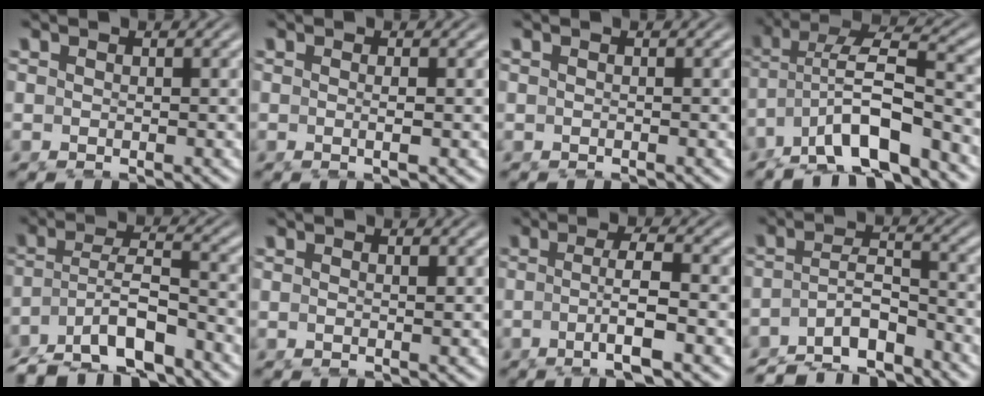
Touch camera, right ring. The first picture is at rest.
{"total": 1.2, "force": [-0.2, -0.6, 1.0], "torque": [-0.015, 0.001, -0.003]}
{"total": 0.0}
{"total": 6.8, "force": [-0.1, 4.2, 5.3], "torque": [-0.116, -0.015, 0.004]}
{"total": 7.4, "force": [-4.5, 4.0, 4.1], "torque": [-0.085, -0.031, -0.064]}
{"total": 0.7, "force": [0.1, -0.5, 0.5], "torque": [-0.005, -0.002, 0.003]}
{"total": 3.9, "force": [-1.2, -0.3, 3.7], "torque": [-0.057, -0.005, -0.016]}
{"total": 8.0, "force": [-6.5, 3.6, 2.8], "torque": [-0.046, -0.026, -0.103]}